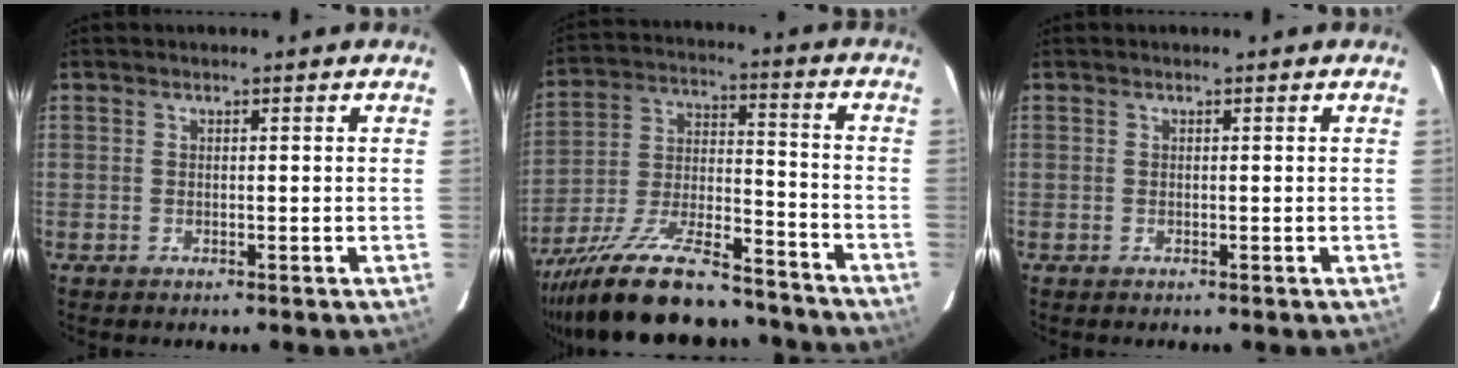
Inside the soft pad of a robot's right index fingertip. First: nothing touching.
{"total": 23.6, "force": [-19.4, 6.5, 11.8], "torque": [-0.227, -0.019, -0.300]}
{"total": 0.0}